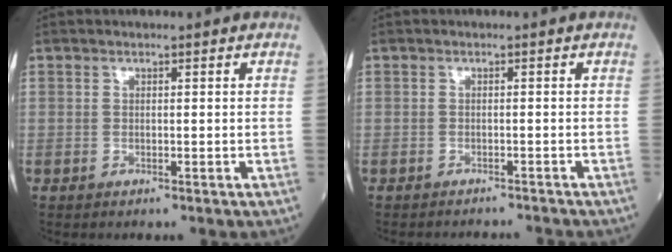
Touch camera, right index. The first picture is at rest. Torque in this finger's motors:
{"motor_torque": [-1.52, -0.62, -1.05, -0.21]}